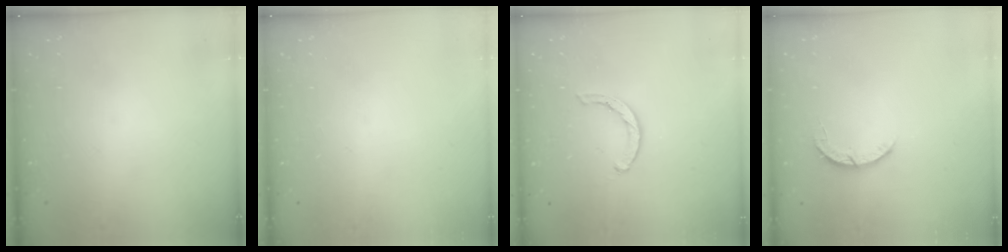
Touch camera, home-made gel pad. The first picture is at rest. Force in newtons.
{"total": 0.0}
{"total": 3.5, "press": 3.5, "slide": 0.3}
{"total": 3.7, "press": 3.7, "slide": 0.4}